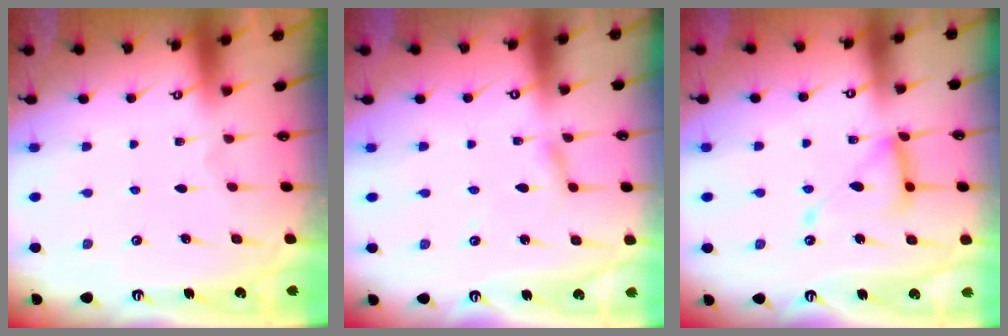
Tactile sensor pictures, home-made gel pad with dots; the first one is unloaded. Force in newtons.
{"total": 2.4, "press": 2.4, "slide": 0.2}
{"total": 13.8, "press": 13.7, "slide": 1.3}